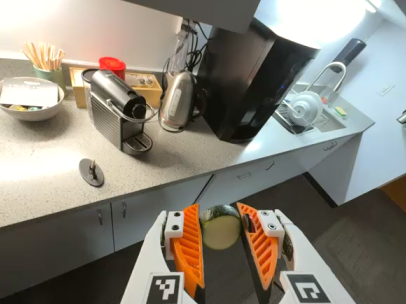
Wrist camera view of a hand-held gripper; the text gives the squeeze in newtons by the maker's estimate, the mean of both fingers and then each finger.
{"total": 11.0, "left": 11.1, "right": 10.9}